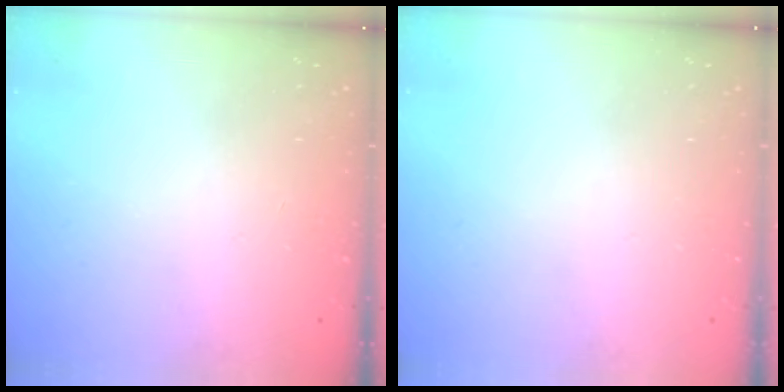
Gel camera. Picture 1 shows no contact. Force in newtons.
{"total": 0.0}